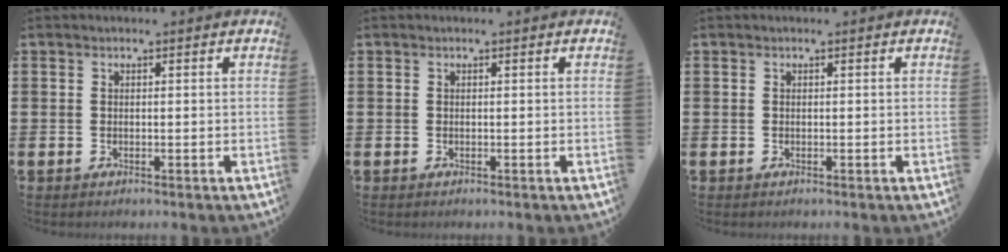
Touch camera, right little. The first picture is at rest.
{"total": 0.0}
{"total": 0.0}